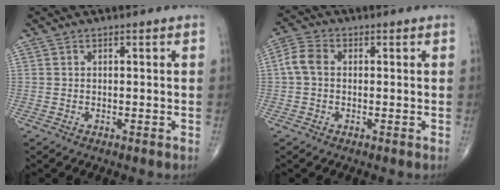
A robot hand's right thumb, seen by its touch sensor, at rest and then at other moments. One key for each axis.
{"total": 4.5, "fx": 0.1, "fy": 3.2, "fz": 3.1, "tx": -0.068, "ty": 0.014, "tz": -0.005}